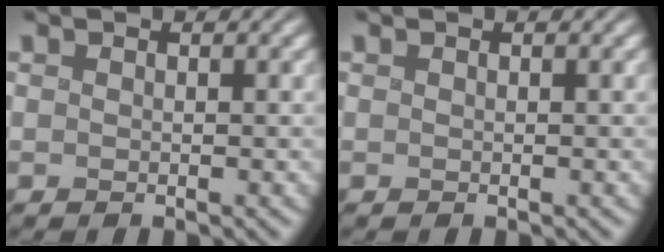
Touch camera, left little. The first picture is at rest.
{"total": 0.0}